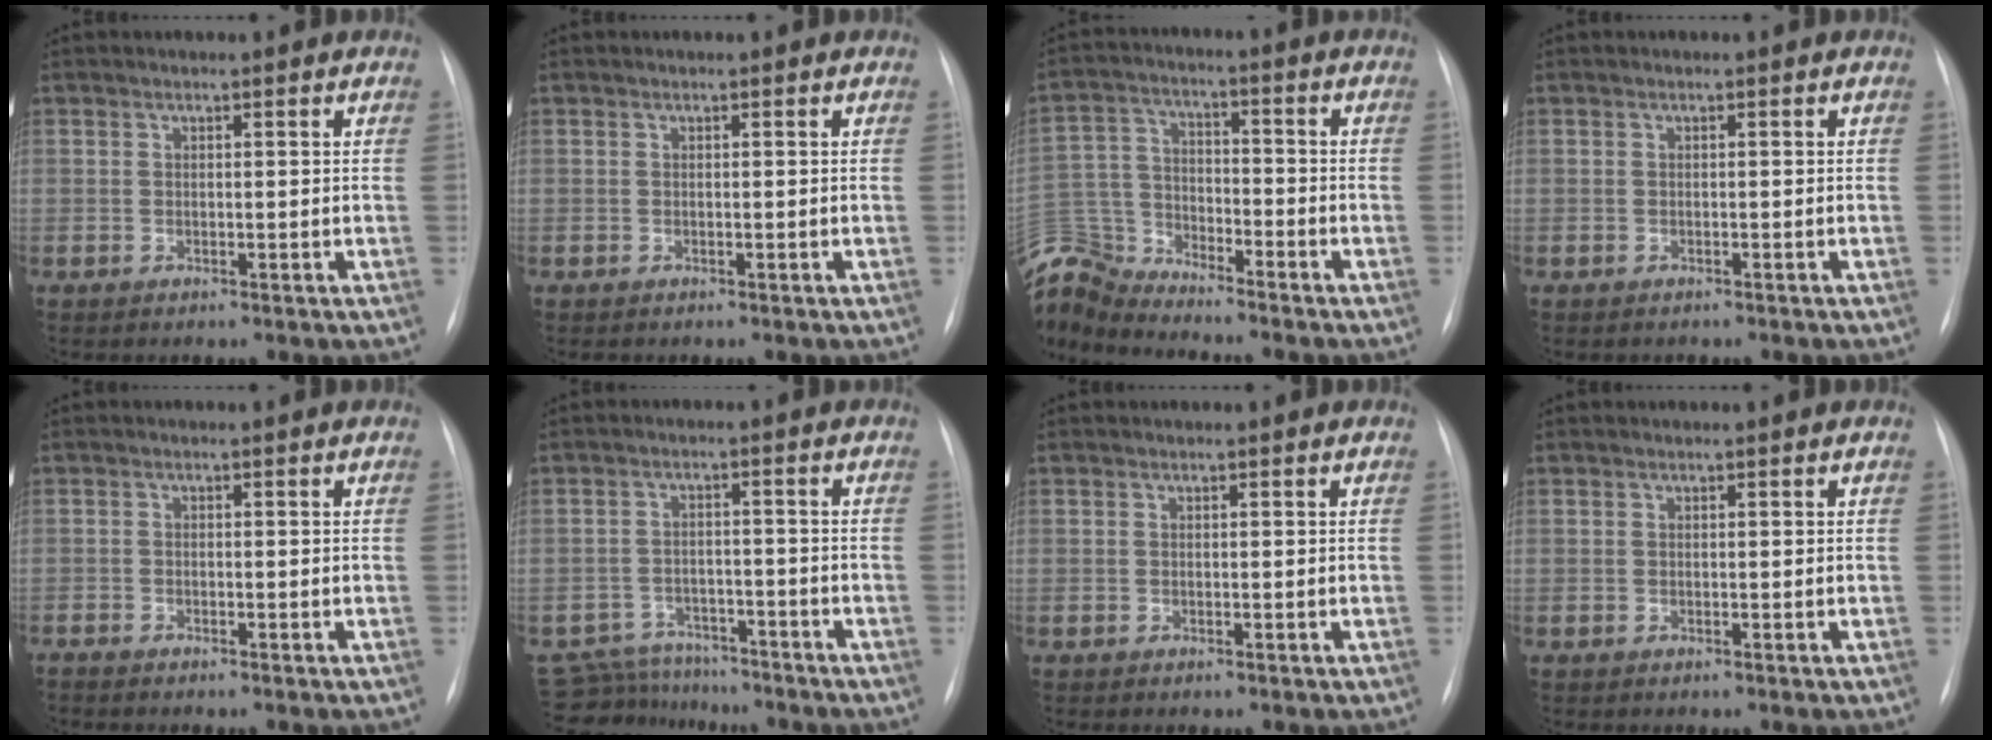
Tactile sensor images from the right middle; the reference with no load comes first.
{"total": 0.0}
{"total": 11.7, "force": [-11.5, 1.7, 0.9], "torque": [-0.032, 0.031, -0.225]}
{"total": 0.9, "force": [-0.8, 0.4, 0.2], "torque": [-0.010, 0.000, -0.009]}
{"total": 1.4, "force": [-1.3, 0.0, 0.6], "torque": [-0.007, -0.002, -0.018]}
{"total": 10.5, "force": [-9.8, 3.7, 1.6], "torque": [-0.033, 0.008, -0.141]}
{"total": 0.0}
{"total": 0.0}